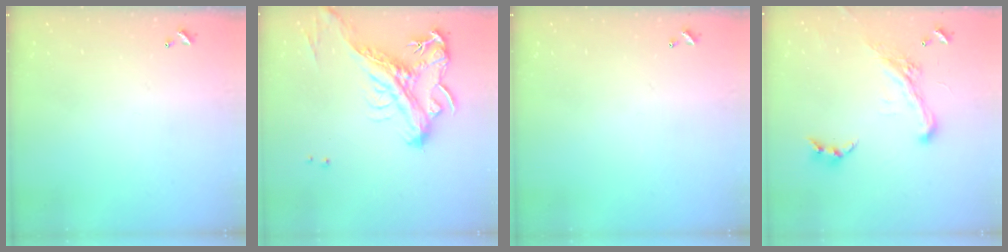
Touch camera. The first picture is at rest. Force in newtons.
{"total": 4.7, "press": 4.5, "slide": 1.3}
{"total": 0.0}
{"total": 3.4, "press": 3.1, "slide": 1.4}